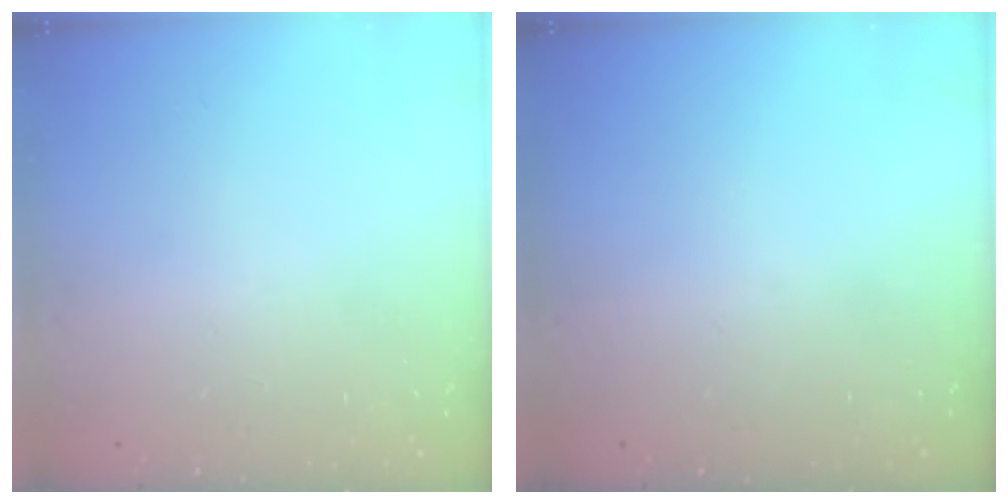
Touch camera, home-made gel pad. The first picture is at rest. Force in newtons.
{"total": 0.0}